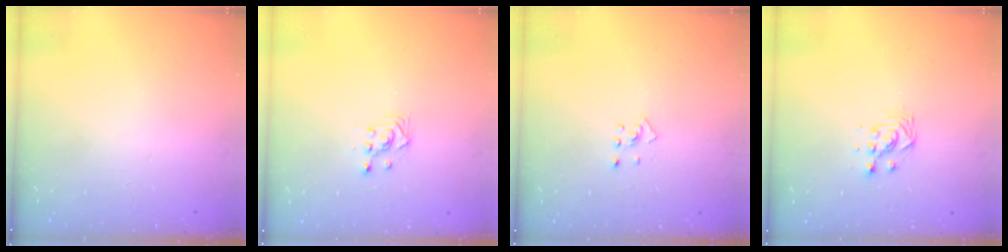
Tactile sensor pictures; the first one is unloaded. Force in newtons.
{"total": 2.3, "press": 2.3, "slide": 0.3}
{"total": 2.5, "press": 2.4, "slide": 0.8}
{"total": 3.5, "press": 3.5, "slide": 0.2}